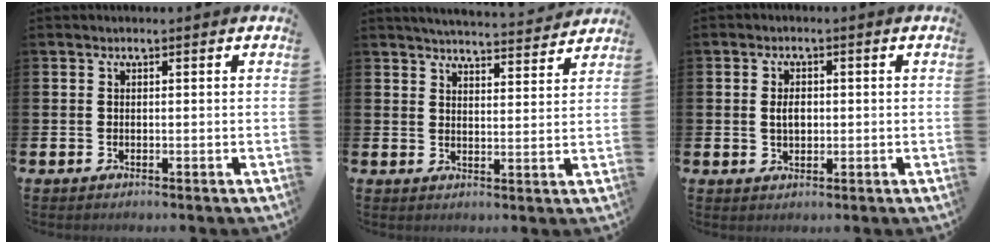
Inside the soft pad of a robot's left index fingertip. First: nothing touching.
{"total": 5.0, "force": [4.9, 0.2, 0.6], "torque": [-0.022, -0.036, 0.086]}
{"total": 2.7, "force": [0.3, 1.7, 2.0], "torque": [-0.022, 0.001, -0.001]}